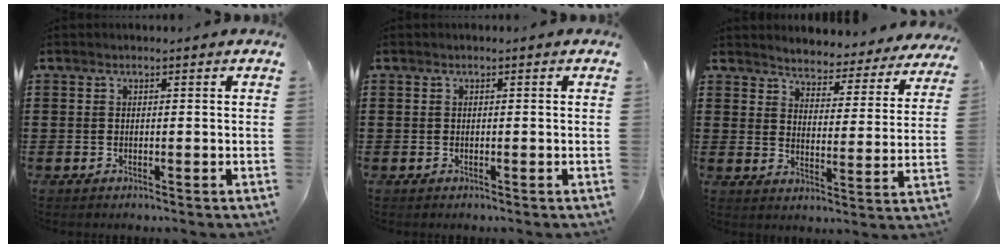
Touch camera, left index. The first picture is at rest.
{"total": 0.0}
{"total": 3.8, "force": [3.7, 0.1, -0.2], "torque": [-0.022, -0.036, 0.059]}